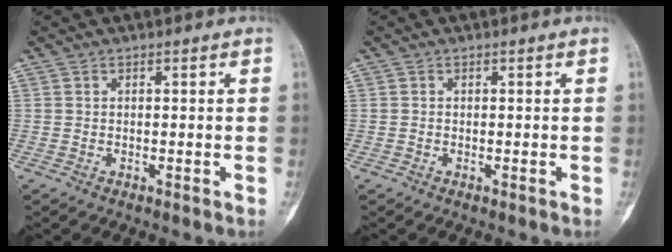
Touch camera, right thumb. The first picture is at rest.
{"total": 0.0}